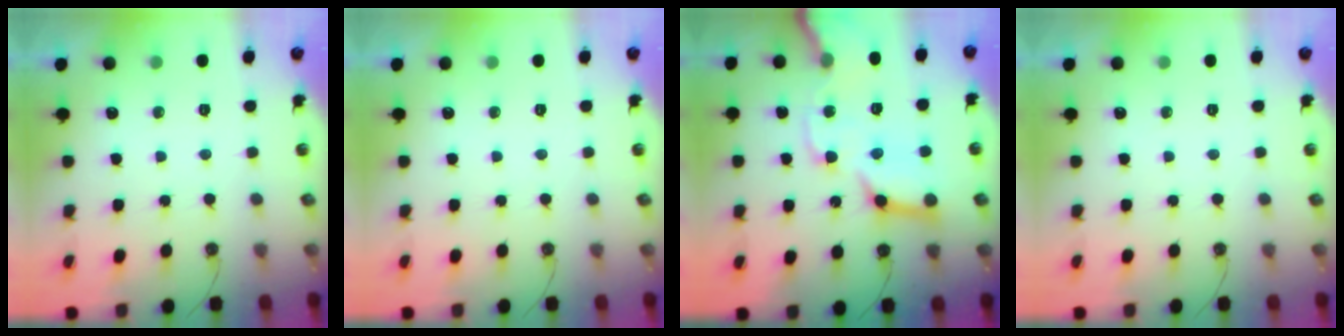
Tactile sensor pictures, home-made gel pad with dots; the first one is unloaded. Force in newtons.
{"total": 0.0}
{"total": 20.4, "press": 20.2, "slide": 2.7}
{"total": 0.0}